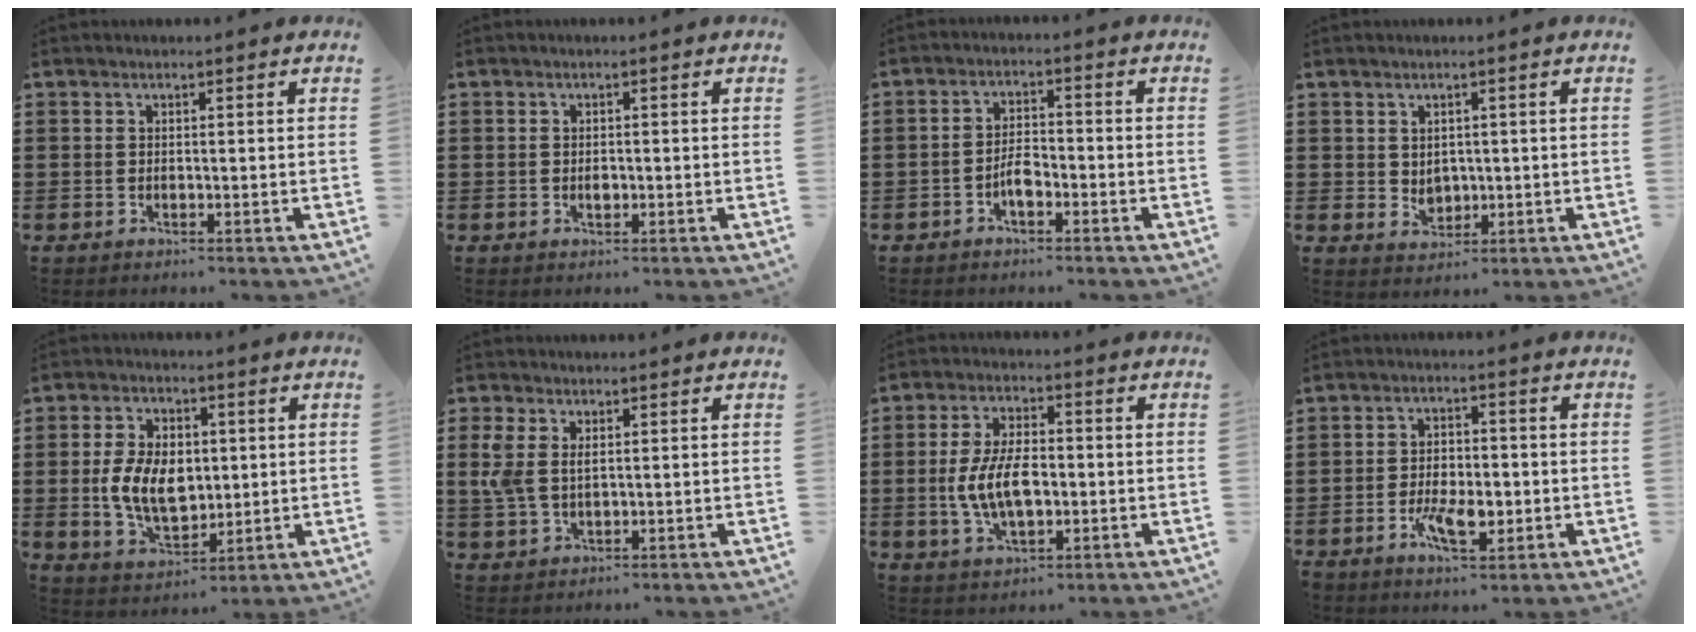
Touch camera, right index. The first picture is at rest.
{"total": 1.1, "force": [-0.2, 0.8, 0.7], "torque": [-0.014, 0.003, -0.004]}
{"total": 3.4, "force": [-1.7, 1.6, 2.5], "torque": [-0.053, 0.005, -0.035]}
{"total": 2.3, "force": [0.9, 1.9, 0.8], "torque": [-0.022, 0.009, 0.016]}
{"total": 9.0, "force": [0.2, 5.8, 6.9], "torque": [-0.145, 0.009, 0.000]}
{"total": 3.8, "force": [1.2, 2.2, 2.9], "torque": [-0.077, 0.001, 0.017]}
{"total": 8.5, "force": [-0.9, 4.3, 7.2], "torque": [-0.156, 0.002, -0.021]}
{"total": 6.2, "force": [-2.1, 3.0, 5.0], "torque": [-0.102, 0.004, -0.039]}